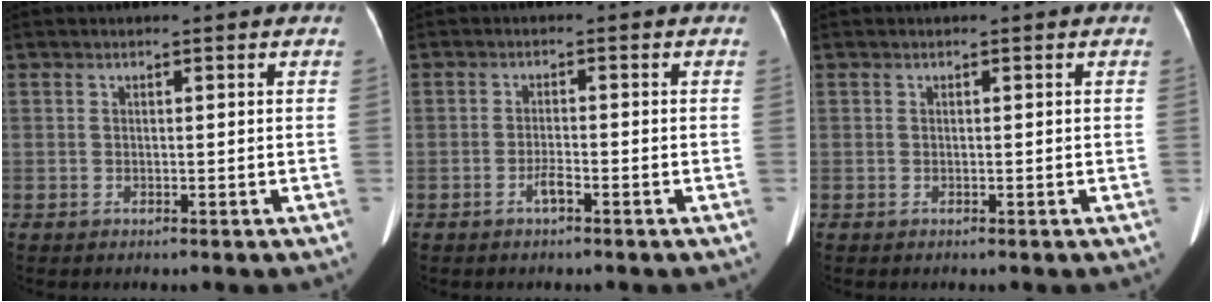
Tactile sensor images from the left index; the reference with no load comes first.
{"total": 1.8, "force": [-1.2, 0.2, 1.4], "torque": [-0.026, 0.001, -0.025]}
{"total": 0.0}